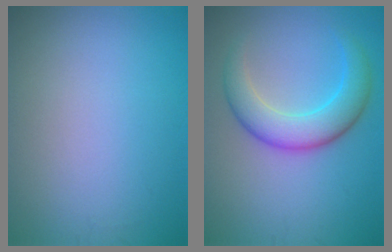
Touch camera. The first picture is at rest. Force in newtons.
{"total": 5.1, "press": 5.1, "slide": 0.1}